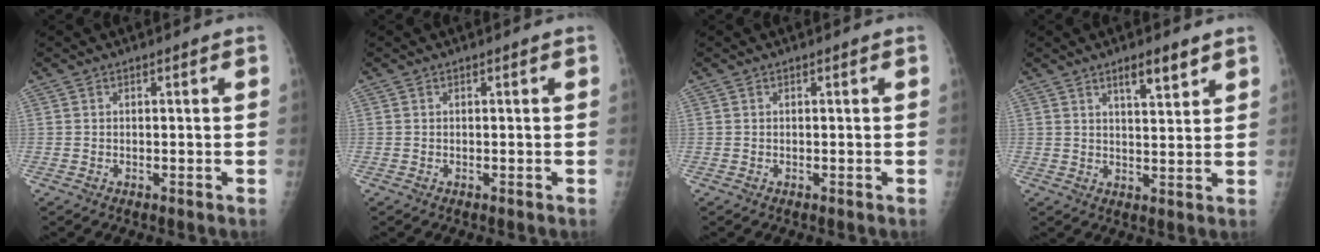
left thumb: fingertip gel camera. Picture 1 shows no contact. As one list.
[{"total": 0.0}, {"total": 0.0}, {"total": 5.4, "force": [3.4, 1.5, 3.9], "torque": [-0.050, -0.023, 0.055]}]